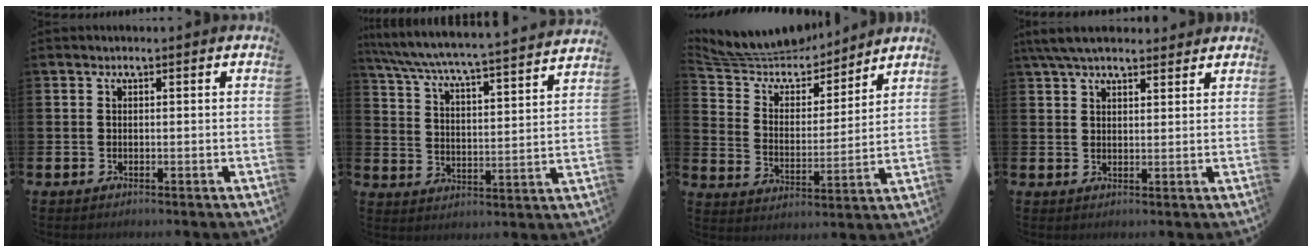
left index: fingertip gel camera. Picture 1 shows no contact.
{"total": 6.2, "force": [5.9, 0.0, 2.0], "torque": [-0.068, -0.051, 0.096]}
{"total": 8.4, "force": [7.9, 2.4, 1.8], "torque": [-0.078, -0.056, 0.140]}
{"total": 5.3, "force": [4.7, 1.6, 1.9], "torque": [-0.044, -0.011, 0.087]}